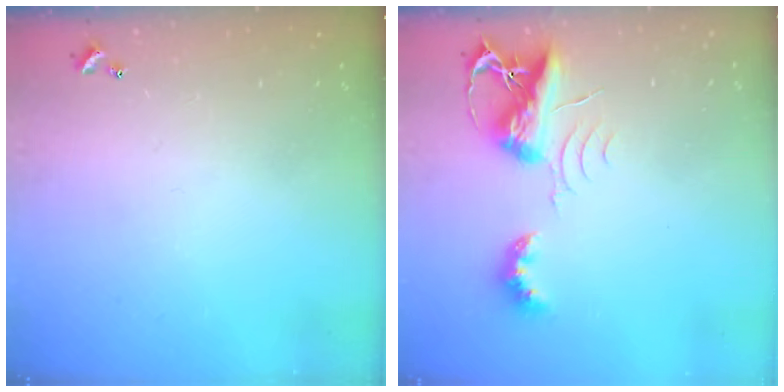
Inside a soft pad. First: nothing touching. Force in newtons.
{"total": 6.9, "press": 6.8, "slide": 0.9}